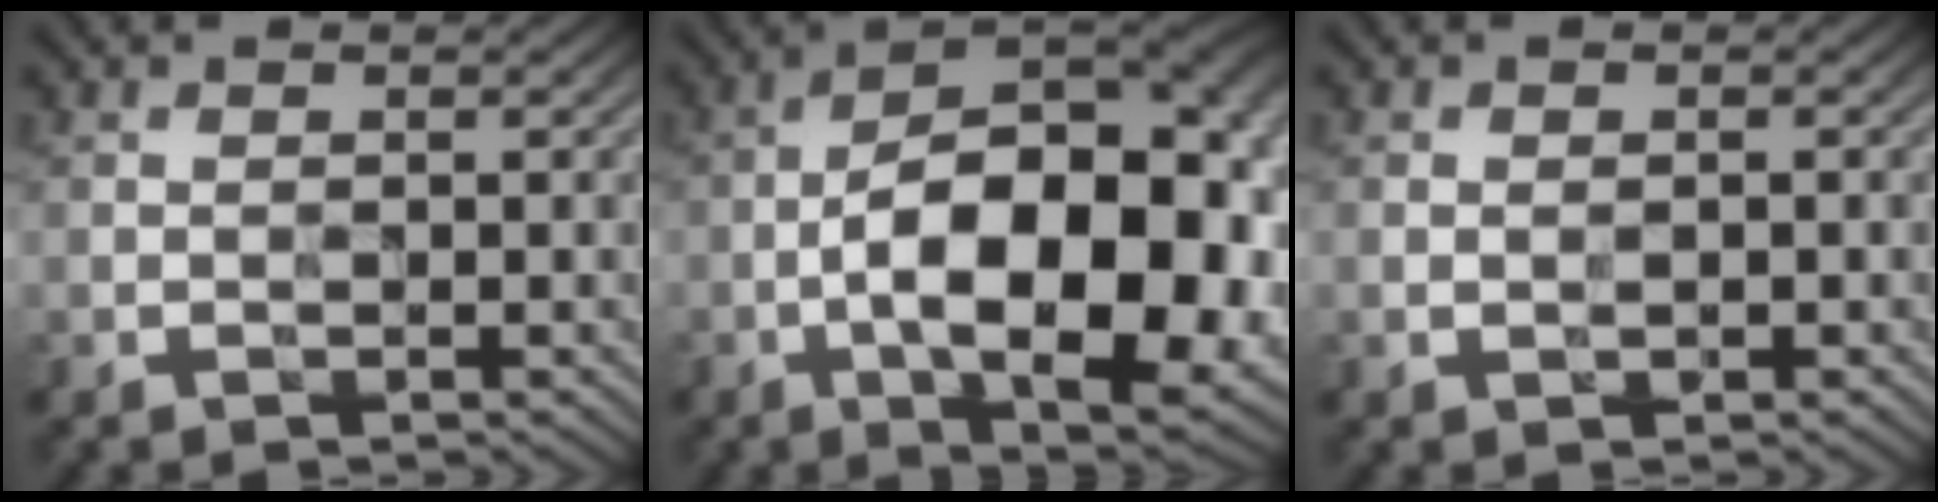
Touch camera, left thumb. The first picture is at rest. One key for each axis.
{"total": 19.8, "fx": -3.9, "fy": 9.0, "fz": 17.2, "tx": -0.249, "ty": 0.000, "tz": -0.058}
{"total": 0.7, "fx": -0.1, "fy": 0.4, "fz": 0.6, "tx": -0.009, "ty": 0.000, "tz": -0.002}